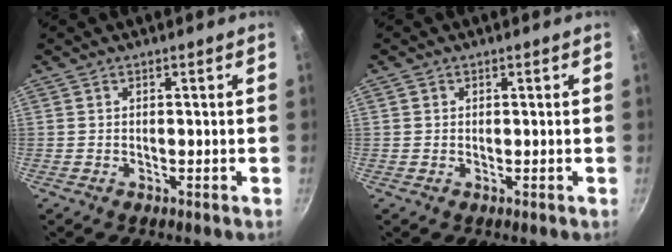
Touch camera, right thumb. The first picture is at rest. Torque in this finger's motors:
{"motor_torque": [0.23, -0.26, -0.28, -0.03, -0.05]}